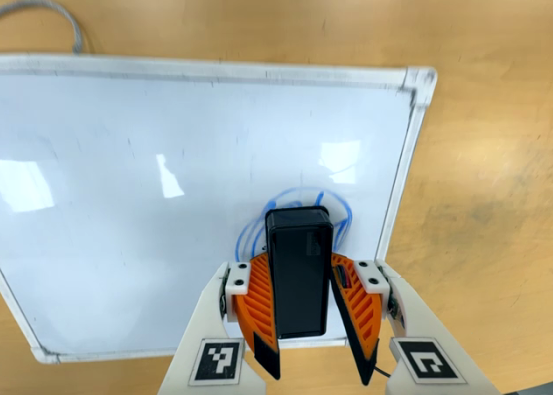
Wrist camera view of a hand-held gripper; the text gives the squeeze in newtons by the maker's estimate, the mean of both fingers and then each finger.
{"total": 9.2, "left": 10.2, "right": 8.3}